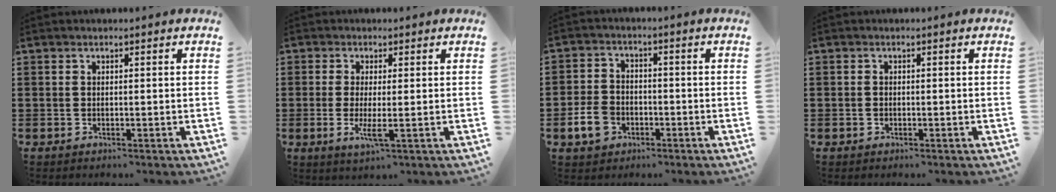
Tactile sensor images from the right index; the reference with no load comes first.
{"total": 3.5, "force": [-0.6, 0.6, 3.4], "torque": [-0.066, -0.006, -0.013]}
{"total": 5.6, "force": [-2.4, 4.1, 3.1], "torque": [-0.085, -0.002, -0.050]}
{"total": 0.6, "force": [-0.5, 0.4, 0.2], "torque": [-0.005, -0.001, -0.009]}